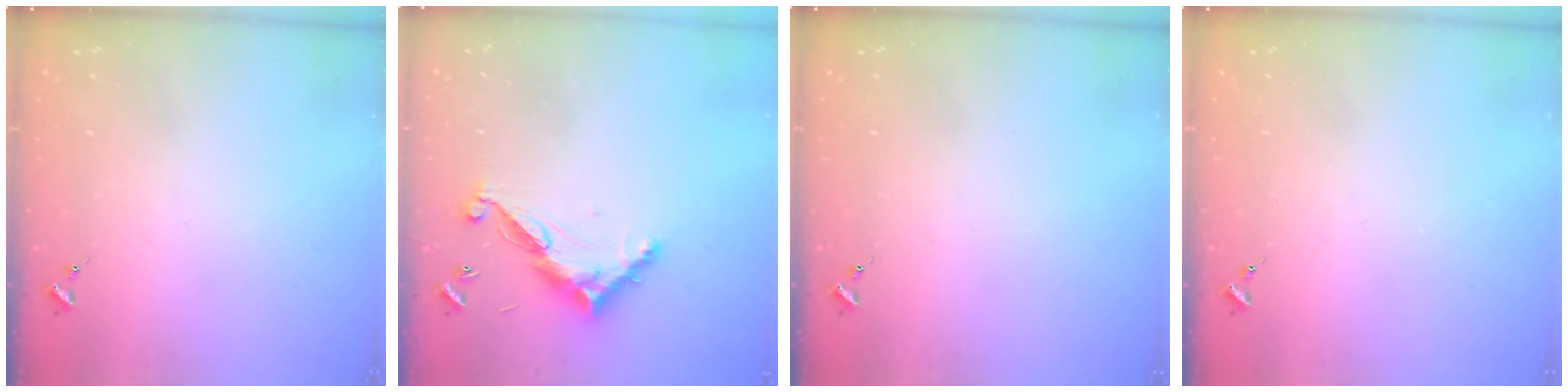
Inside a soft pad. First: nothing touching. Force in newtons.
{"total": 11.5, "press": 11.5, "slide": 0.4}
{"total": 0.0}
{"total": 0.0}